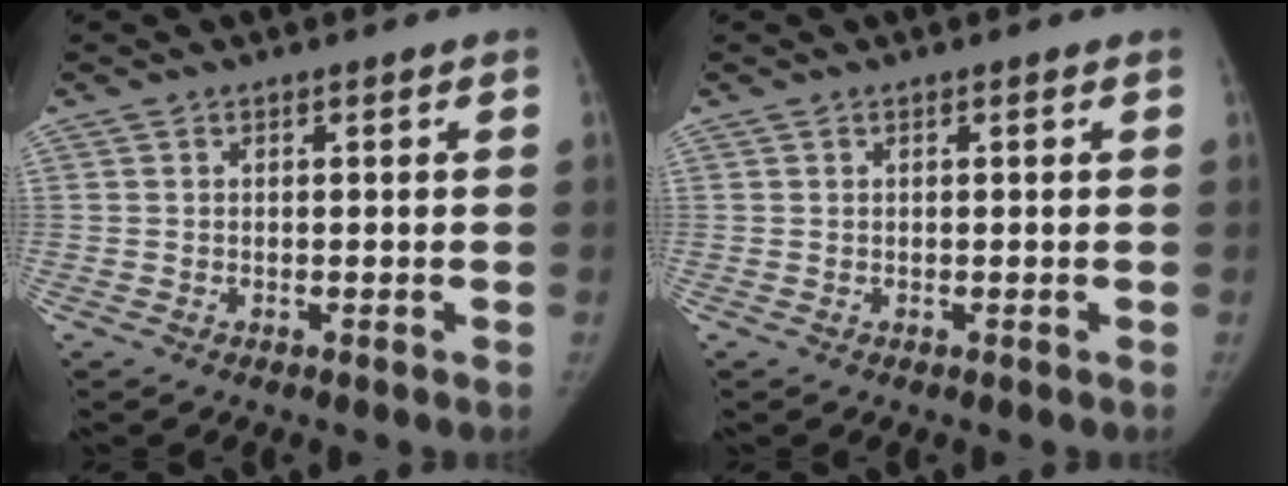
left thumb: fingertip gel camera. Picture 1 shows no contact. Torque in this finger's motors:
{"motor_torque": [0.01, 0.00, 0.20, -0.19, 0.01]}